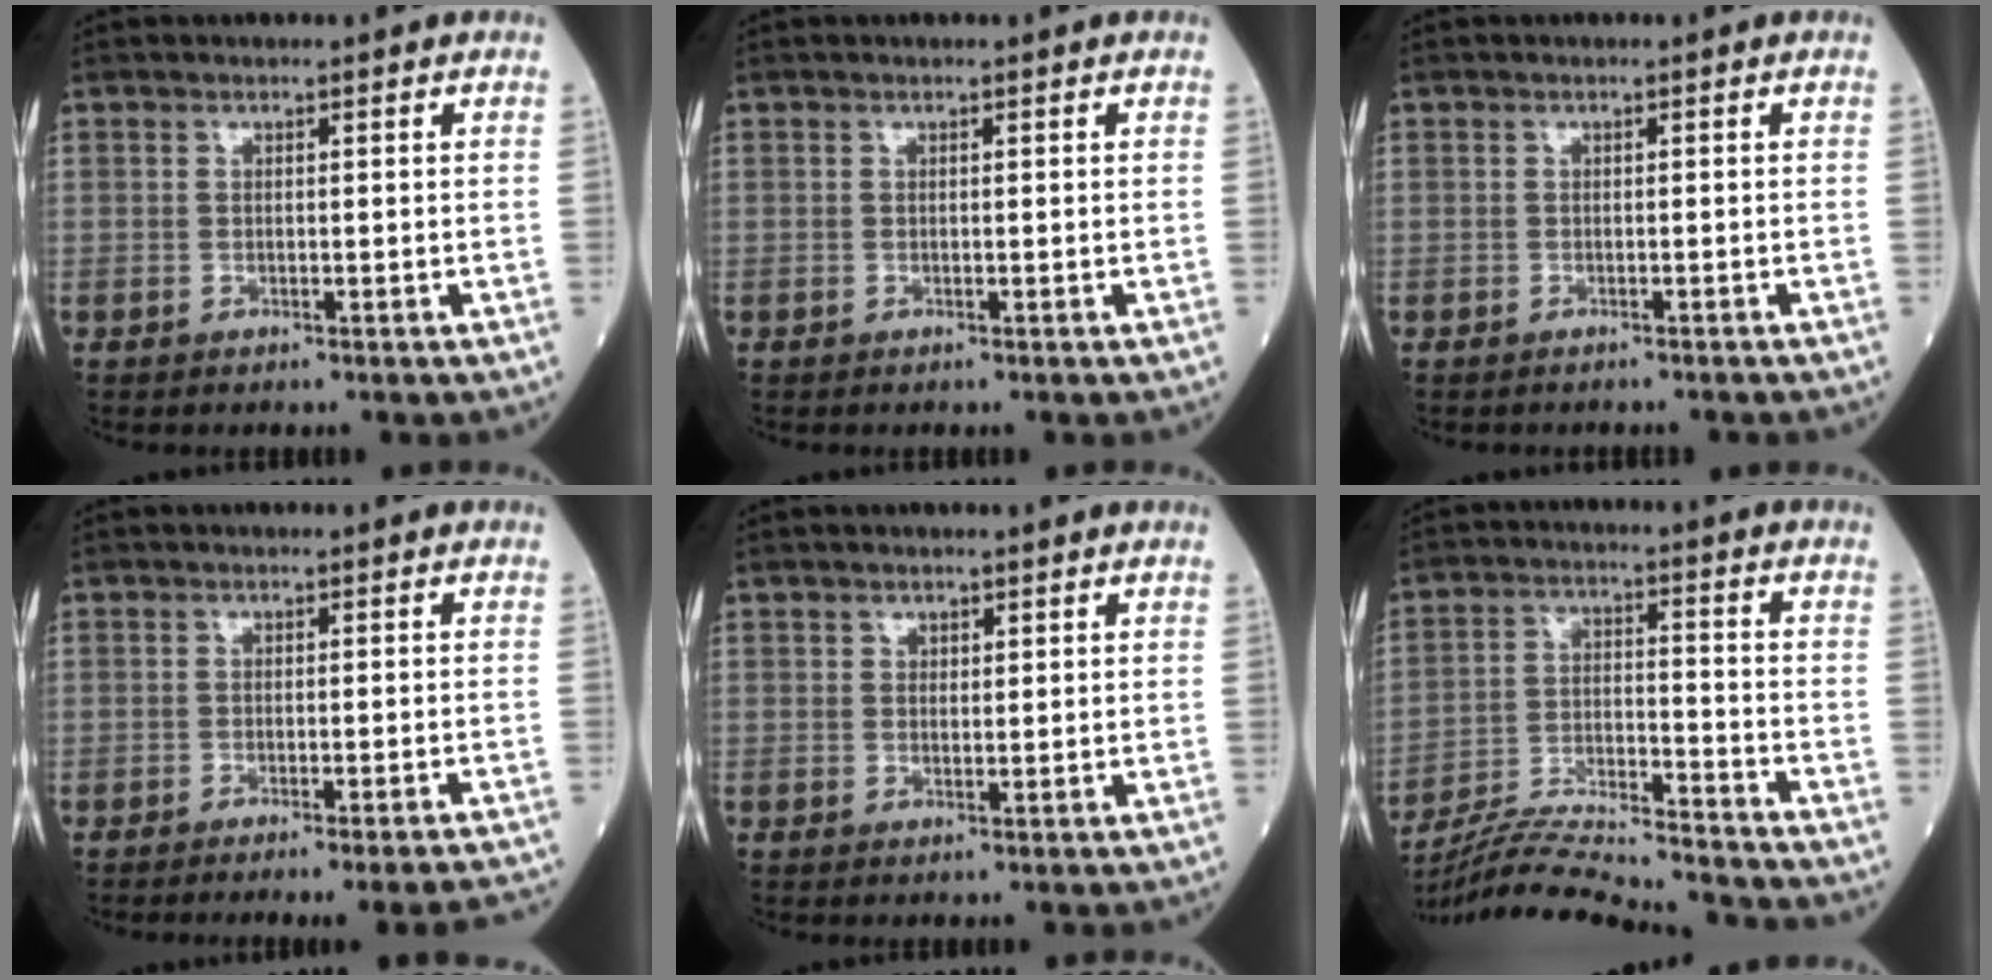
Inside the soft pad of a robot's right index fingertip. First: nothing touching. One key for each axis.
{"total": 0.0}
{"total": 1.3, "fx": -1.1, "fy": 0.6, "fz": -0.1, "tx": -0.007, "ty": 0.001, "tz": -0.019}
{"total": 9.0, "fx": -8.4, "fy": -0.6, "fz": 3.2, "tx": -0.017, "ty": -0.009, "tz": -0.099}
{"total": 1.1, "fx": 0.7, "fy": 0.8, "fz": 0.3, "tx": 0.001, "ty": -0.002, "tz": 0.009}
{"total": 18.9, "fx": -18.0, "fy": -0.1, "fz": 5.5, "tx": -0.119, "ty": -0.012, "tz": -0.288}